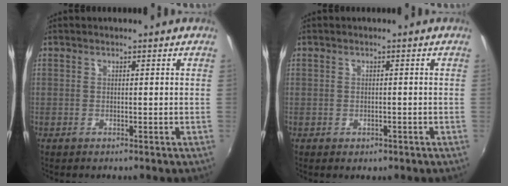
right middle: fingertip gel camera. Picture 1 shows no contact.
{"total": 1.5, "force": [-0.8, 1.1, 0.6], "torque": [-0.010, -0.004, -0.010]}